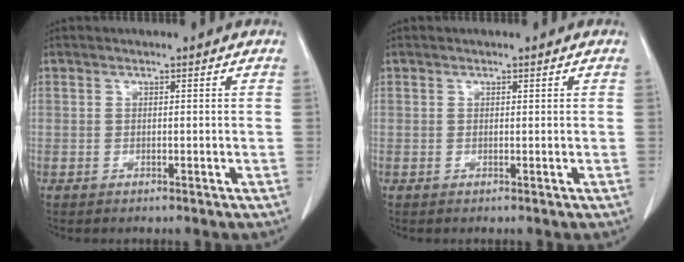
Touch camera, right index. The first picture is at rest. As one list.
[{"total": 0.0}]